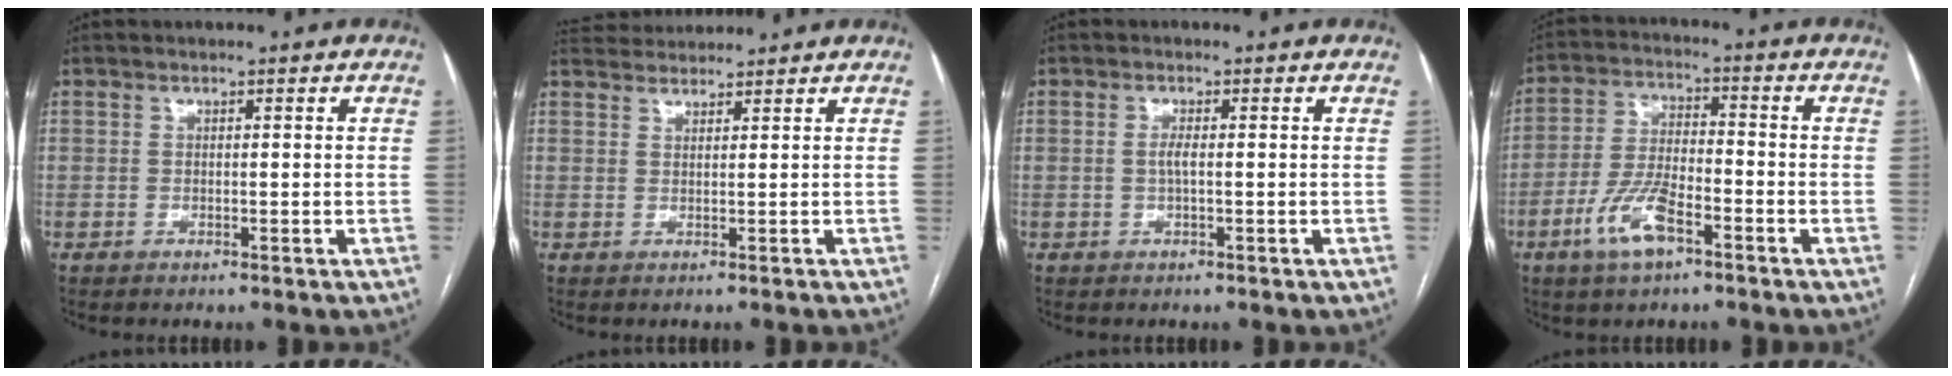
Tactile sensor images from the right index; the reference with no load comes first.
{"total": 3.4, "force": [3.3, 0.5, 0.4], "torque": [-0.017, 0.033, 0.055]}
{"total": 1.5, "force": [-0.1, 0.2, 1.4], "torque": [-0.030, 0.001, -0.003]}
{"total": 8.8, "force": [-4.7, 2.8, 6.9], "torque": [-0.150, -0.001, -0.090]}